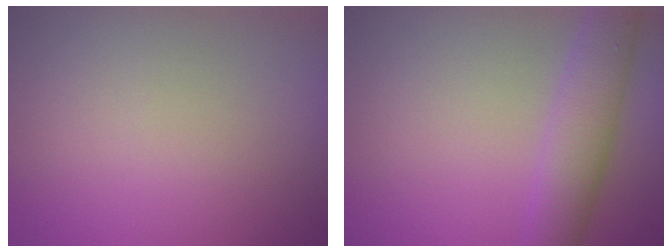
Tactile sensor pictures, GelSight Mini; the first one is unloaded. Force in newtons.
{"total": 4.4, "press": 4.4, "slide": 0.1}